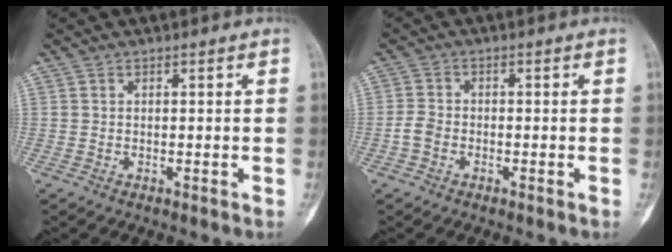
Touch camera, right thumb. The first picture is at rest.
{"total": 2.7, "force": [-1.1, 1.9, 1.5], "torque": [-0.029, 0.009, -0.024]}